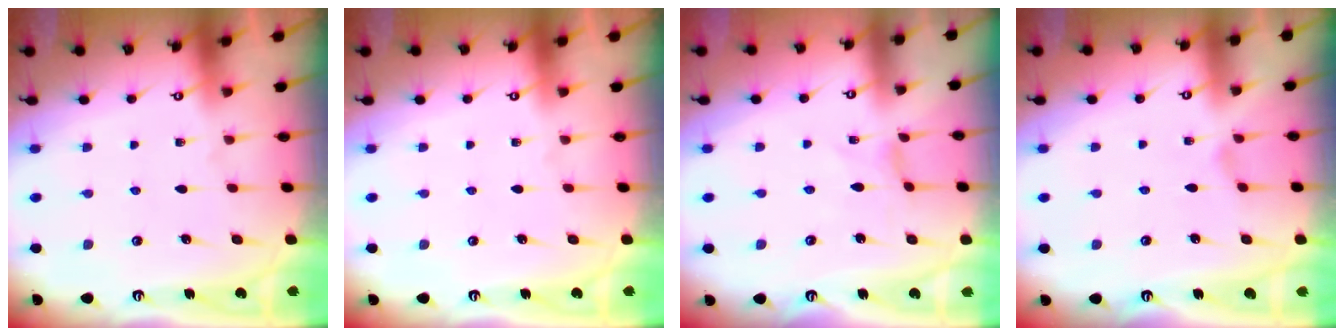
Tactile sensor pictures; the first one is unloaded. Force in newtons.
{"total": 0.0}
{"total": 0.0}
{"total": 0.0}